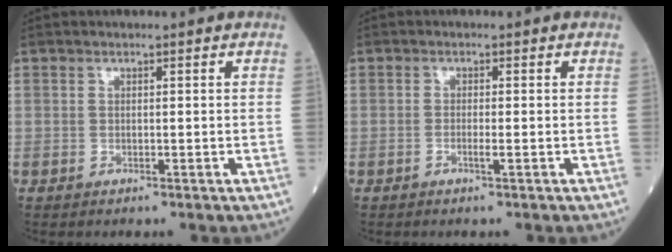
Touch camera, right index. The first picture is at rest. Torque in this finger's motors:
{"motor_torque": [-0.23, -0.14, 0.01, -0.01]}